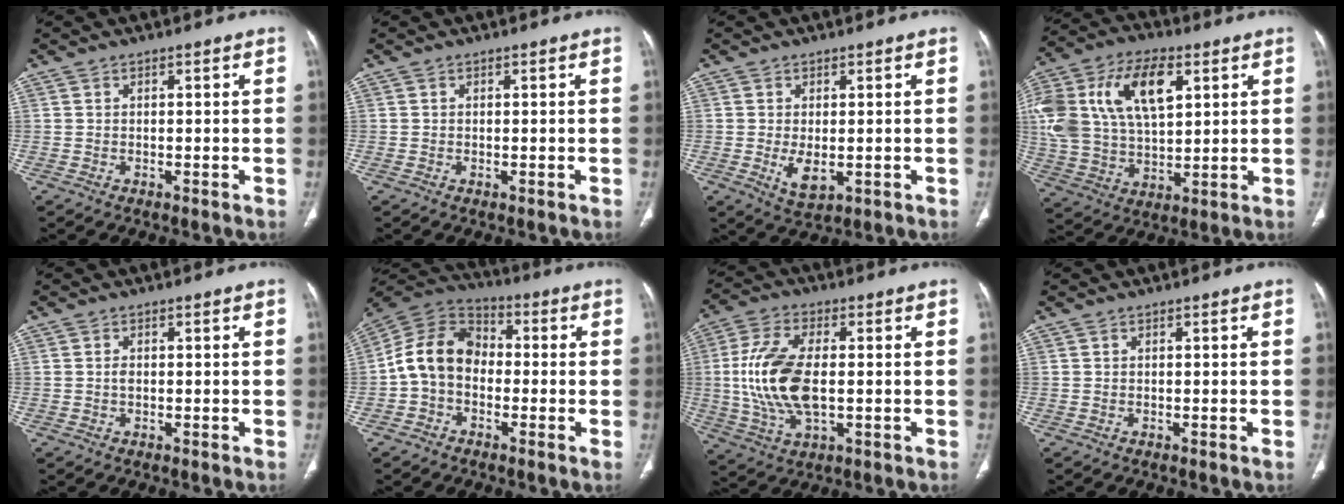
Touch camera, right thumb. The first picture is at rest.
{"total": 0.0}
{"total": 4.4, "force": [-0.7, 2.3, 3.7], "torque": [-0.064, -0.012, -0.001]}
{"total": 24.6, "force": [7.9, 14.4, 18.4], "torque": [-0.391, 0.018, 0.148]}
{"total": 0.9, "force": [0.0, 0.5, 0.7], "torque": [-0.014, 0.000, 0.001]}
{"total": 11.5, "force": [-1.5, 8.7, 7.3], "torque": [-0.125, 0.038, -0.043]}
{"total": 14.6, "force": [-0.1, 7.2, 12.7], "torque": [-0.271, 0.000, 0.002]}
{"total": 0.0}